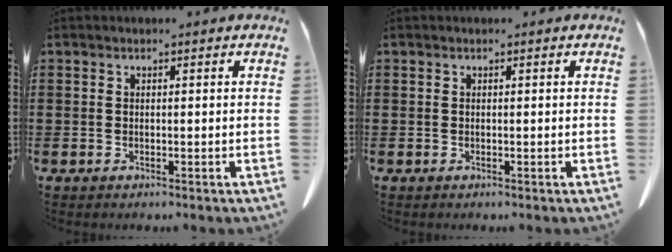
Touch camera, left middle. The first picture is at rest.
{"total": 0.0}